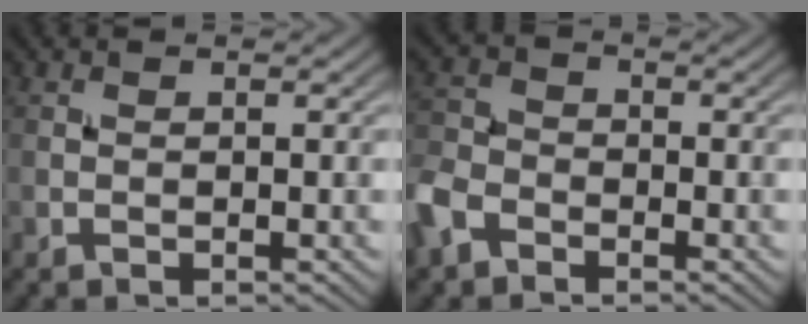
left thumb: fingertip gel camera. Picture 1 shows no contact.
{"total": 5.7, "force": [-3.6, 3.5, 2.7], "torque": [-0.074, -0.001, -0.089]}